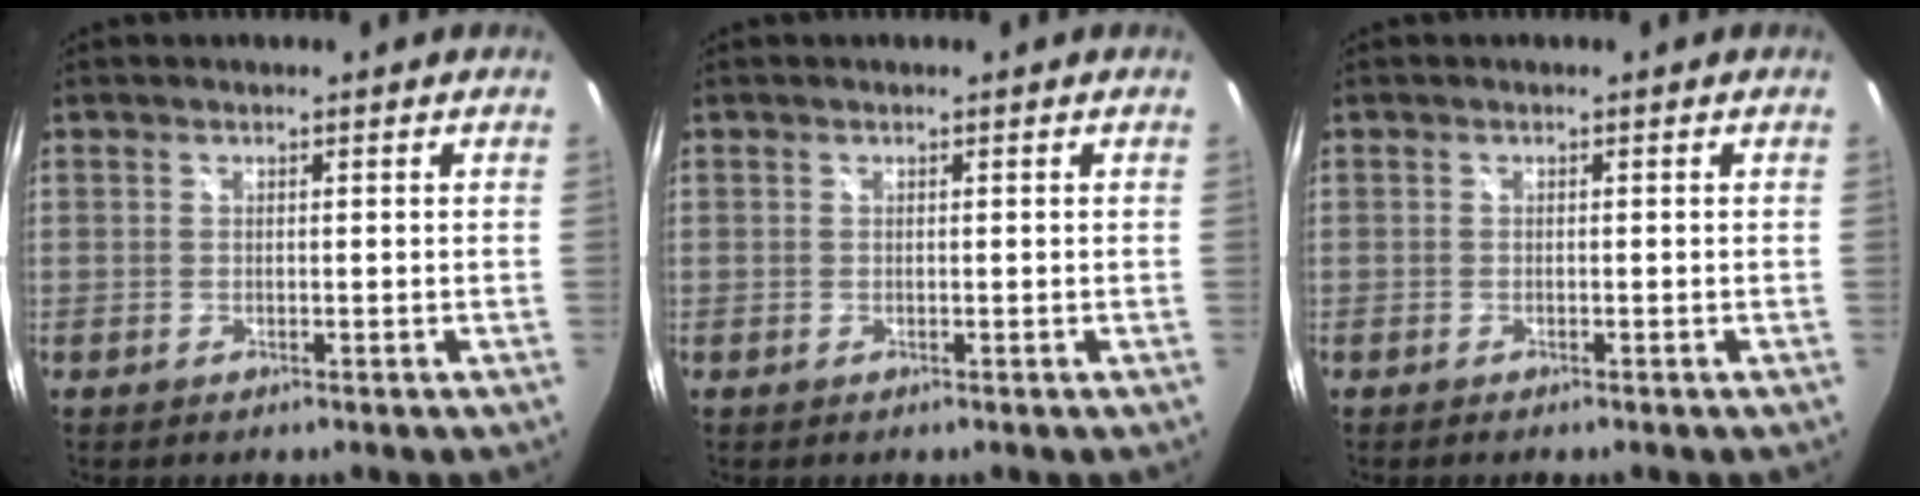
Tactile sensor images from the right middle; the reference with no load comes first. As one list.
[{"total": 0.0}, {"total": 0.8, "force": [-0.7, 0.1, 0.3], "torque": [-0.007, -0.005, -0.014]}]